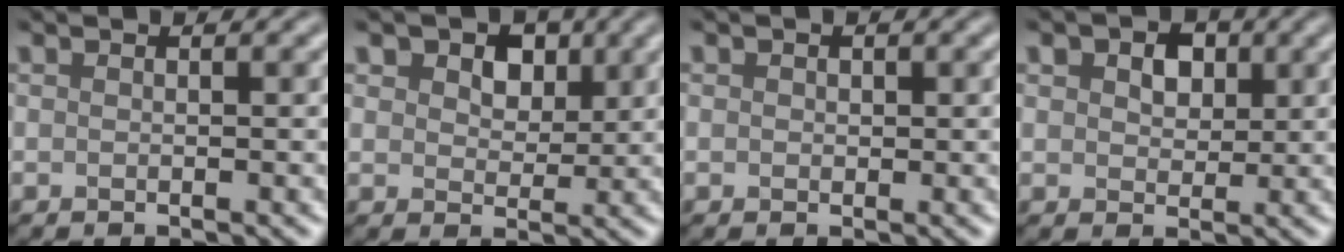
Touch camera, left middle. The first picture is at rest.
{"total": 3.9, "force": [2.7, 2.5, 1.4], "torque": [-0.050, 0.022, 0.045]}
{"total": 1.2, "force": [-0.1, -0.4, -1.1], "torque": [-0.002, 0.007, 0.018]}
{"total": 1.7, "force": [1.2, 1.2, 0.2], "torque": [-0.022, 0.014, 0.034]}